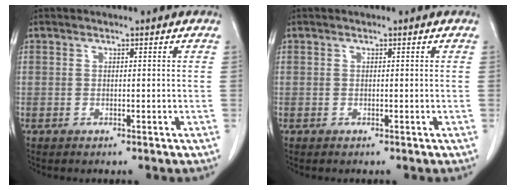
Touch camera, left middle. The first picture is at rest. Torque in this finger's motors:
{"motor_torque": [0.15, -0.09, 0.09, 0.01]}